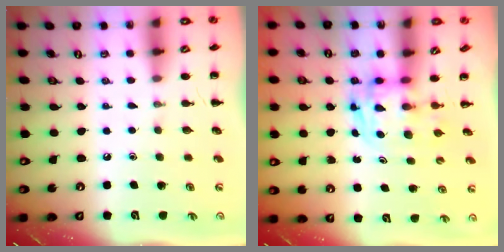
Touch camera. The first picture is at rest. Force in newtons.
{"total": 2.7, "press": 2.7, "slide": 0.5}